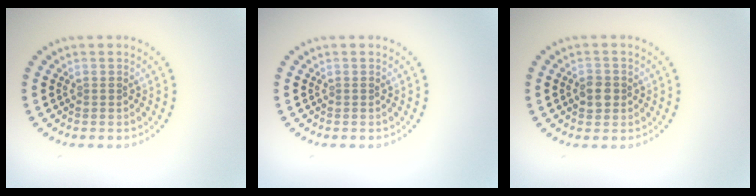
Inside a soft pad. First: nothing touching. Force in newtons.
{"total": 0.0}
{"total": 1.9, "press": 1.8, "slide": 0.5}